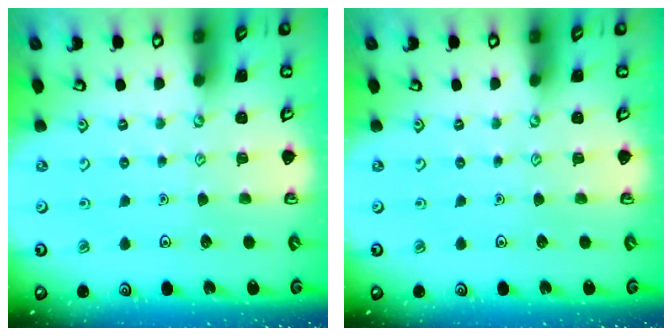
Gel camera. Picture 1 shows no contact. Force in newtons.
{"total": 0.0}